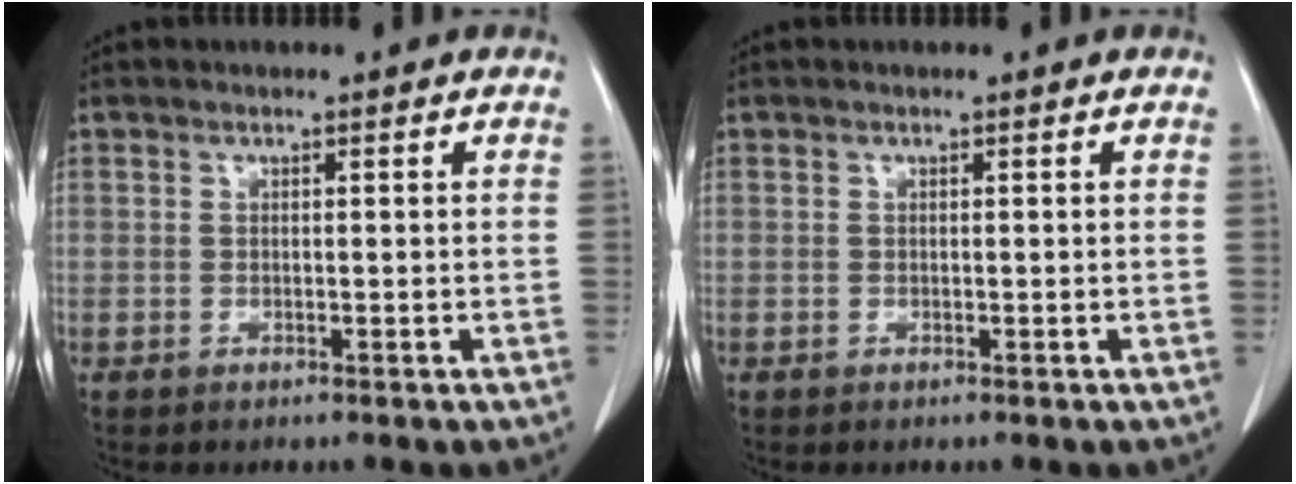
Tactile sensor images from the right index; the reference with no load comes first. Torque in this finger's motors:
{"motor_torque": [0.00, 0.00, 0.00, 0.00]}